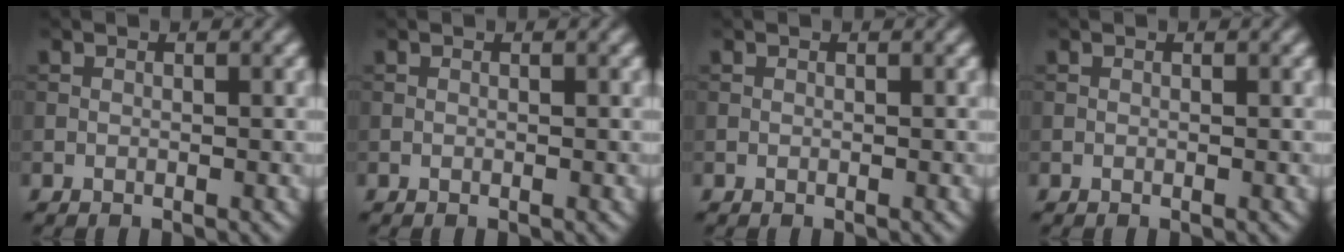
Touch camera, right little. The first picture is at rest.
{"total": 0.0}
{"total": 0.0}
{"total": 0.0}